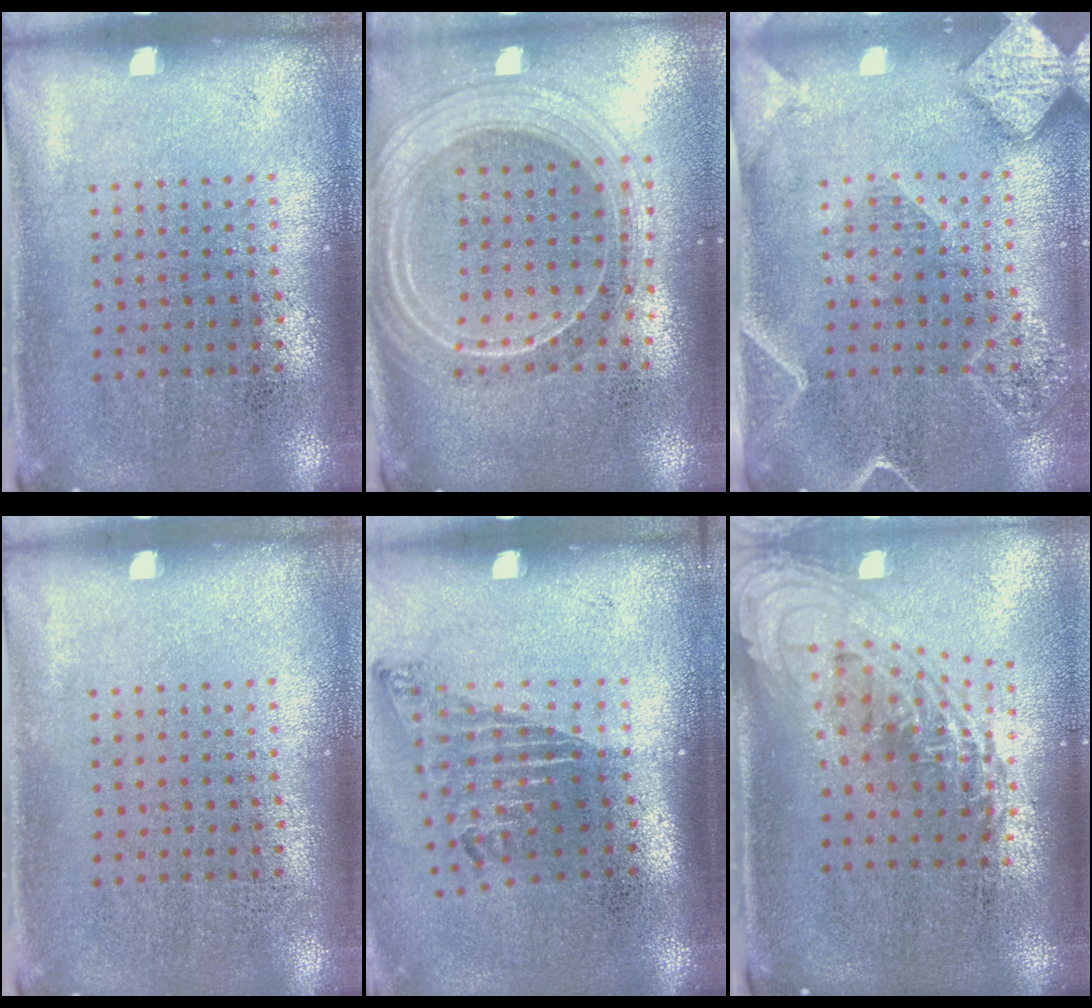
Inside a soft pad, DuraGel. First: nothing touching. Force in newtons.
{"total": 2.3, "press": 2.0, "slide": 1.1}
{"total": 2.4, "press": 2.2, "slide": 0.9}
{"total": 0.0}
{"total": 1.7, "press": 1.1, "slide": 1.3}
{"total": 2.2, "press": 1.6, "slide": 1.5}